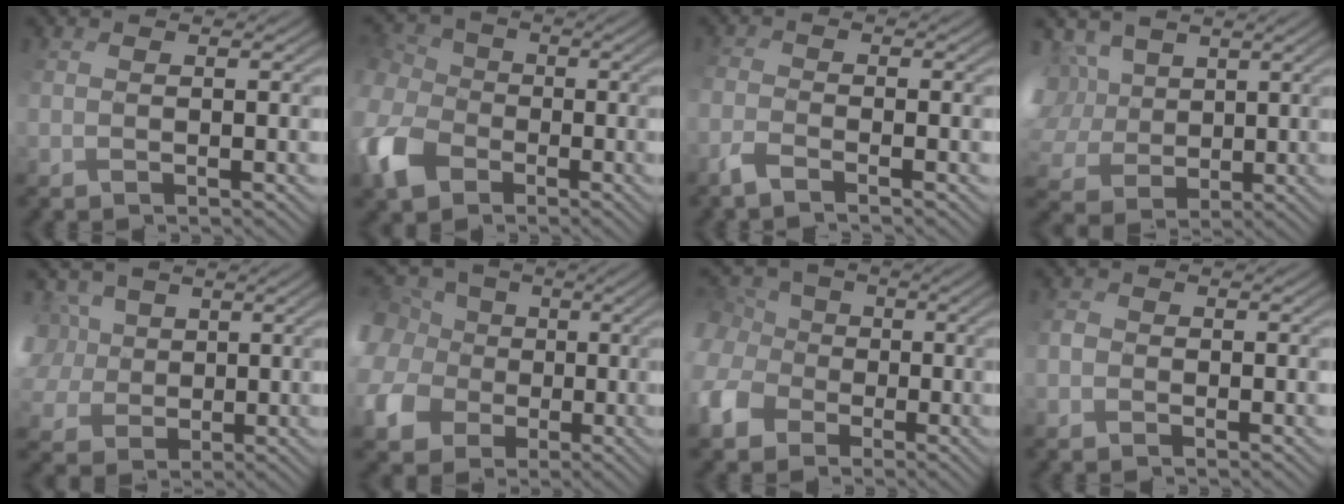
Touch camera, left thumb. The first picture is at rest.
{"total": 8.8, "force": [-2.6, 6.8, 4.9], "torque": [-0.156, -0.009, -0.061]}
{"total": 2.4, "force": [-1.8, 0.2, 1.6], "torque": [-0.043, 0.002, -0.048]}
{"total": 9.1, "force": [4.8, 6.5, 4.2], "torque": [-0.136, 0.019, 0.091]}
{"total": 9.6, "force": [3.9, 7.6, 4.4], "torque": [-0.134, 0.033, 0.053]}
{"total": 10.8, "force": [1.9, 9.4, 4.9], "torque": [-0.180, 0.022, 0.031]}
{"total": 7.6, "force": [-0.9, 6.6, 3.7], "torque": [-0.113, 0.007, -0.022]}
{"total": 1.4, "force": [-0.8, 1.1, 0.4], "torque": [-0.004, 0.005, -0.015]}